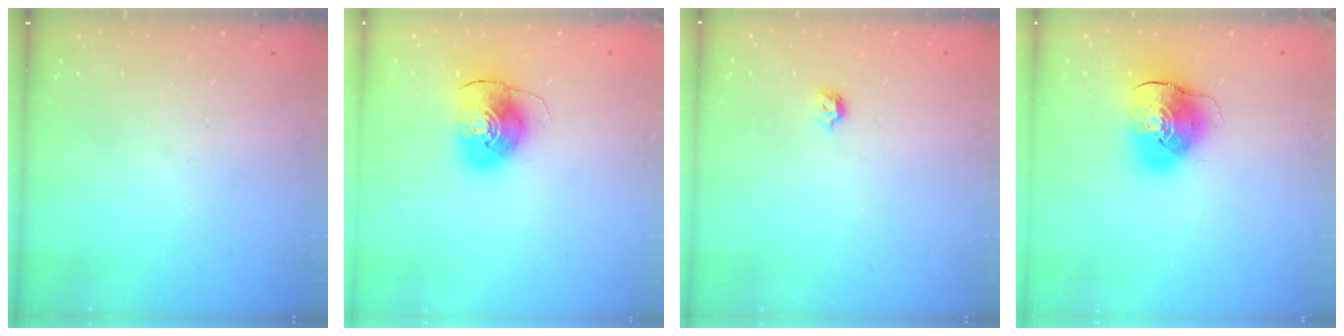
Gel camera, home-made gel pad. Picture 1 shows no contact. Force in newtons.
{"total": 9.2, "press": 9.0, "slide": 1.5}
{"total": 4.0, "press": 4.0, "slide": 0.8}
{"total": 10.7, "press": 10.6, "slide": 1.8}